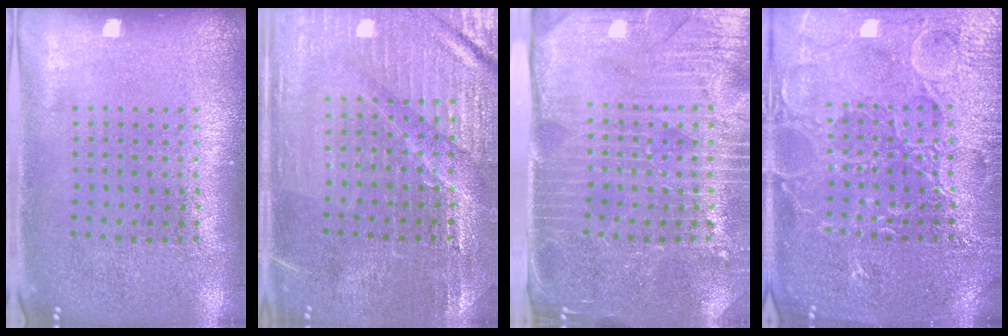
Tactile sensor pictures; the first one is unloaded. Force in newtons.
{"total": 3.2, "press": 3.2, "slide": 0.5}
{"total": 4.4, "press": 3.8, "slide": 2.1}
{"total": 6.2, "press": 6.1, "slide": 0.7}